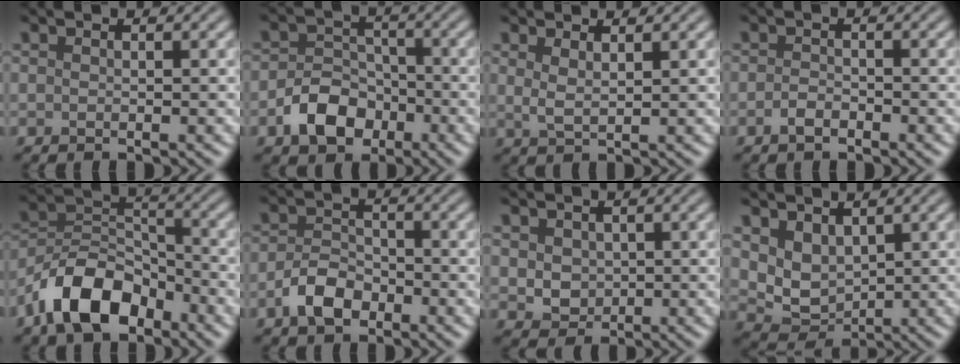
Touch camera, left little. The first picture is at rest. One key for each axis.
{"total": 4.7, "fx": -2.4, "fy": 3.3, "fz": 2.3, "tx": -0.039, "ty": 0.001, "tz": -0.047}
{"total": 1.7, "fx": 1.2, "fy": 0.5, "fz": 1.2, "tx": -0.023, "ty": -0.005, "tz": 0.022}
{"total": 1.4, "fx": -0.9, "fy": 0.6, "fz": 0.8, "tx": -0.016, "ty": 0.001, "tz": -0.019}
{"total": 8.4, "fx": -5.2, "fy": 4.5, "fz": 4.8, "tx": -0.082, "ty": 0.008, "tz": -0.109}
{"total": 3.4, "fx": -1.9, "fy": 2.0, "fz": 1.9, "tx": -0.036, "ty": 0.006, "tz": -0.040}
{"total": 2.6, "fx": 0.7, "fy": 2.2, "fz": 1.3, "tx": -0.032, "ty": 0.001, "tz": 0.015}
{"total": 3.5, "fx": 1.6, "fy": 2.4, "fz": 2.0, "tx": -0.049, "ty": -0.012, "tz": 0.033}